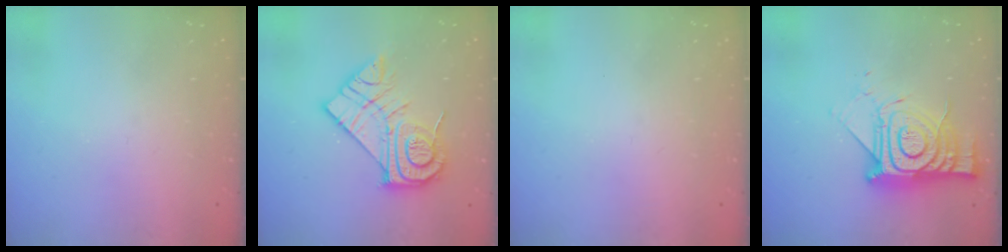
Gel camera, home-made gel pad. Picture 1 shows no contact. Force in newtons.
{"total": 16.5, "press": 16.5, "slide": 1.2}
{"total": 2.1, "press": 2.0, "slide": 0.4}
{"total": 16.3, "press": 16.2, "slide": 1.5}